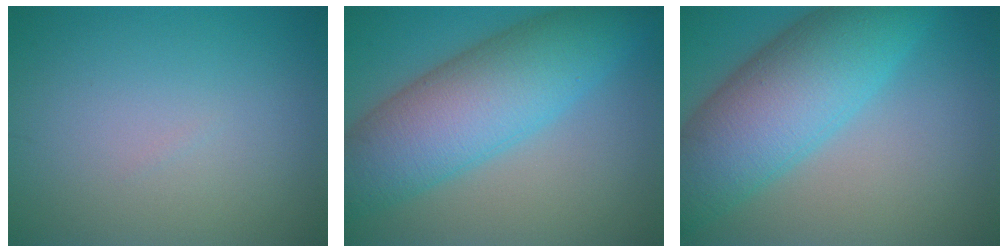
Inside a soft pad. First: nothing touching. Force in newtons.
{"total": 10.3, "press": 10.3, "slide": 0.2}
{"total": 10.3, "press": 10.3, "slide": 0.2}